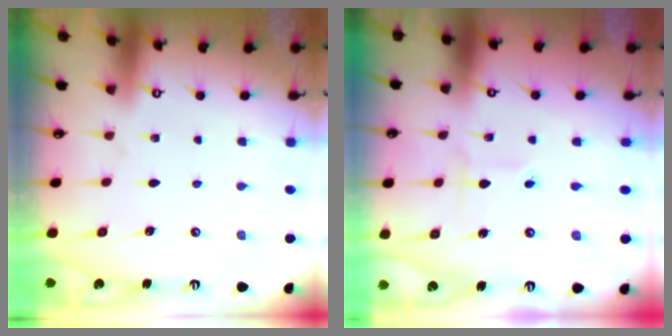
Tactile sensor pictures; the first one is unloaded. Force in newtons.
{"total": 1.7, "press": 1.7, "slide": 0.2}